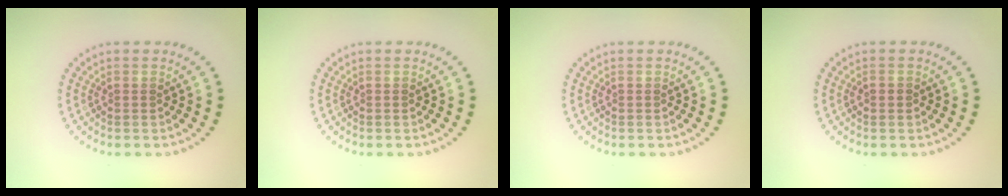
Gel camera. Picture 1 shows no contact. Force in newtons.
{"total": 0.0}
{"total": 0.0}
{"total": 1.0, "press": 1.0, "slide": 0.0}